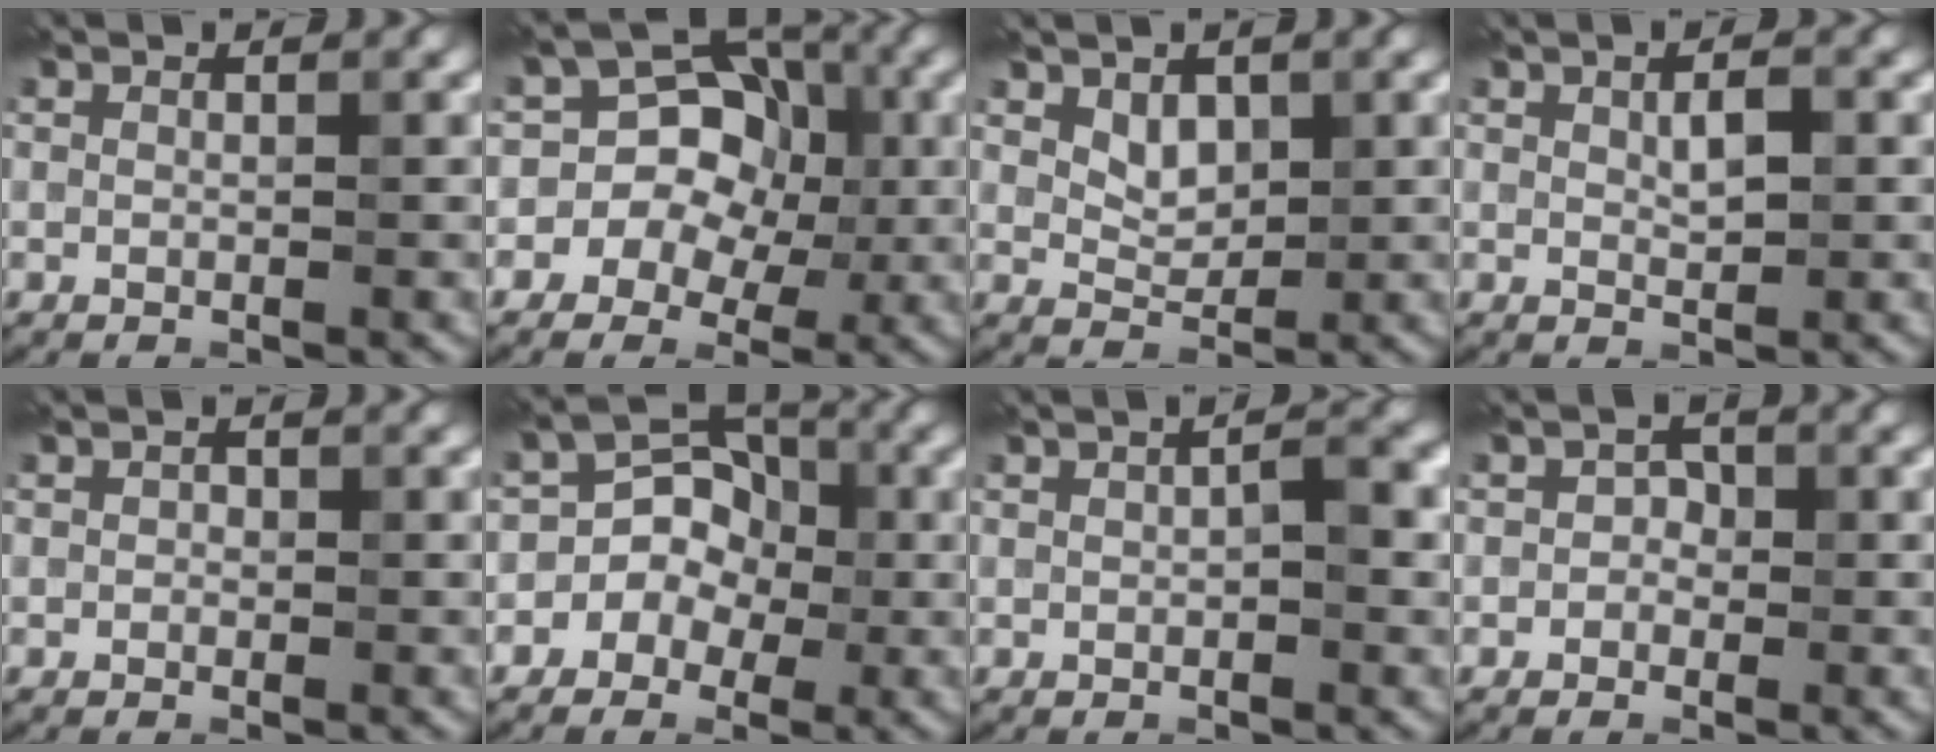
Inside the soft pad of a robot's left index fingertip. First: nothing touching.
{"total": 8.4, "force": [-0.7, 7.5, 3.8], "torque": [-0.026, 0.051, -0.046]}
{"total": 1.9, "force": [1.1, 1.3, 0.9], "torque": [-0.018, -0.001, 0.024]}
{"total": 1.8, "force": [0.5, 0.8, 1.6], "torque": [-0.029, 0.006, 0.011]}
{"total": 0.6, "force": [-0.2, 0.6, 0.2], "torque": [0.000, 0.002, -0.003]}
{"total": 6.4, "force": [-1.1, 5.8, 2.5], "torque": [-0.008, 0.043, -0.047]}
{"total": 2.7, "force": [0.1, 0.9, 2.5], "torque": [-0.034, 0.005, 0.000]}
{"total": 1.4, "force": [-0.4, 1.3, 0.5], "torque": [0.011, 0.006, -0.016]}